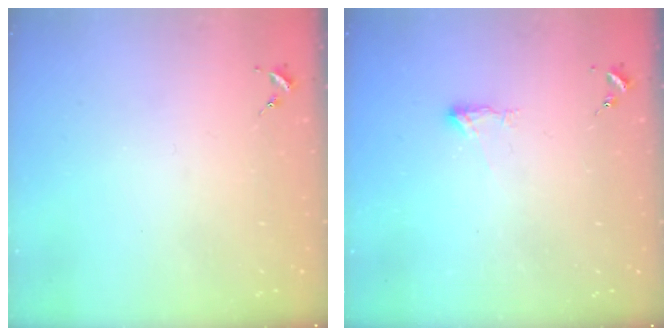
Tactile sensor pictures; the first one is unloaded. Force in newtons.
{"total": 5.2, "press": 5.2, "slide": 0.8}